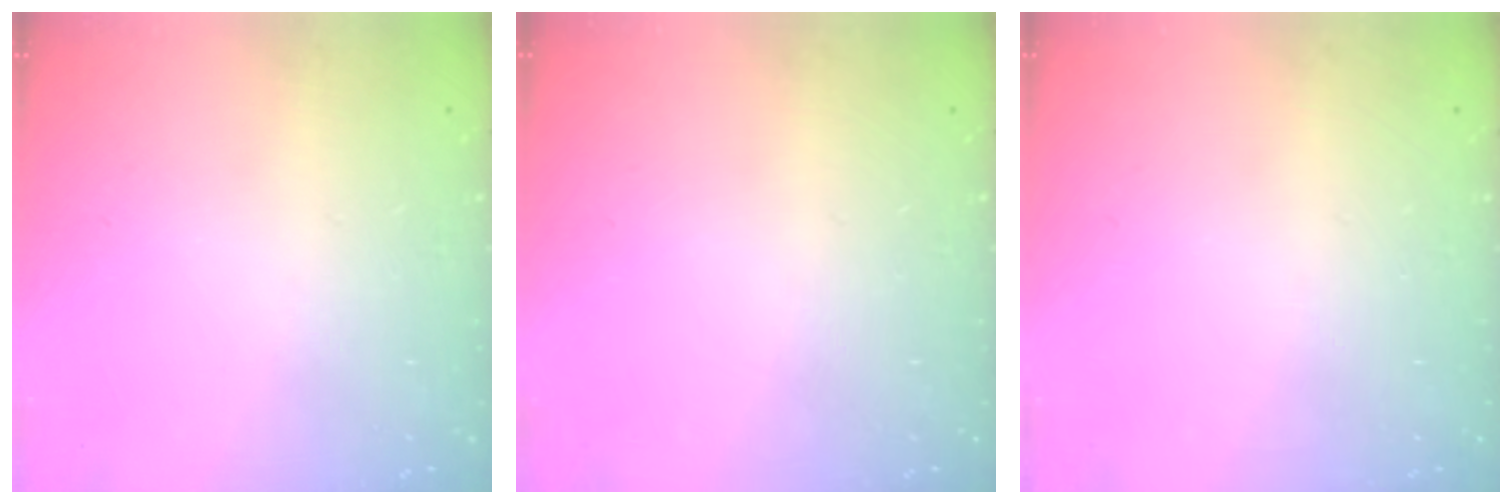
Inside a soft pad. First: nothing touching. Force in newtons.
{"total": 0.0}
{"total": 0.0}